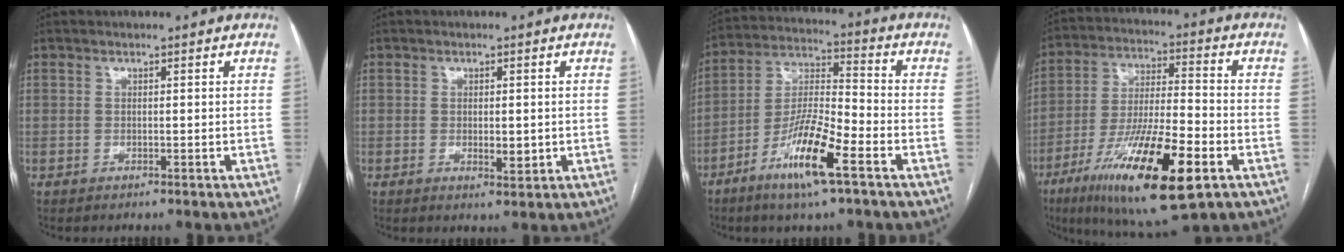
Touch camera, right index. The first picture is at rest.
{"total": 2.6, "force": [-0.3, 0.9, 2.4], "torque": [-0.041, -0.005, -0.001]}
{"total": 12.7, "force": [-6.9, 1.4, 10.6], "torque": [-0.210, -0.013, -0.131]}
{"total": 19.8, "force": [-9.5, 3.2, 17.1], "torque": [-0.319, -0.034, -0.159]}